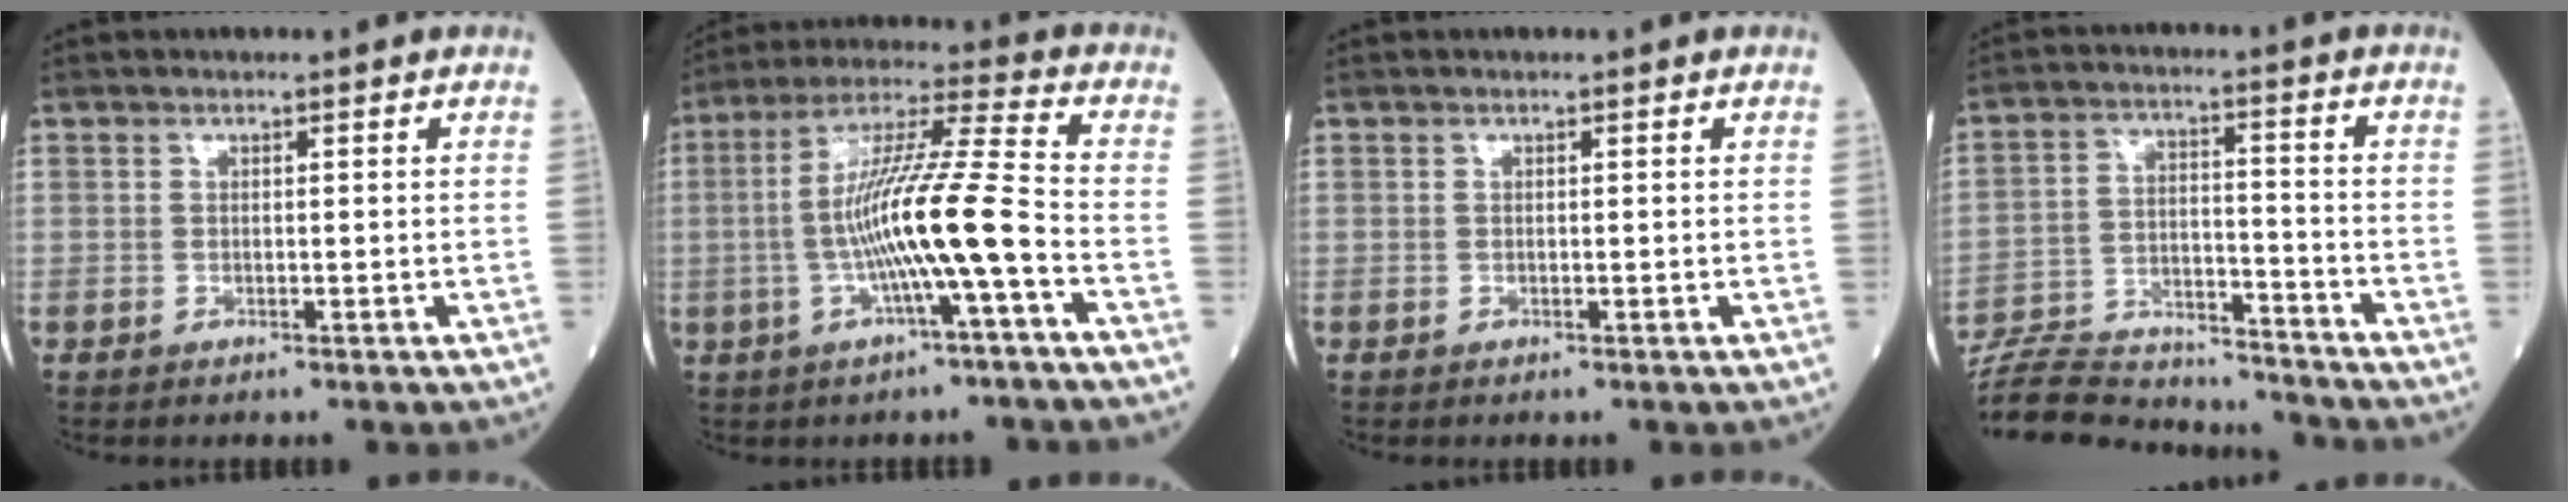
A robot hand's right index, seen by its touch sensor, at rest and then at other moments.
{"total": 12.8, "force": [-2.9, -0.5, 12.4], "torque": [-0.235, 0.013, -0.055]}
{"total": 0.0}
{"total": 18.2, "force": [-17.5, 2.8, 4.0], "torque": [-0.090, 0.012, -0.270]}